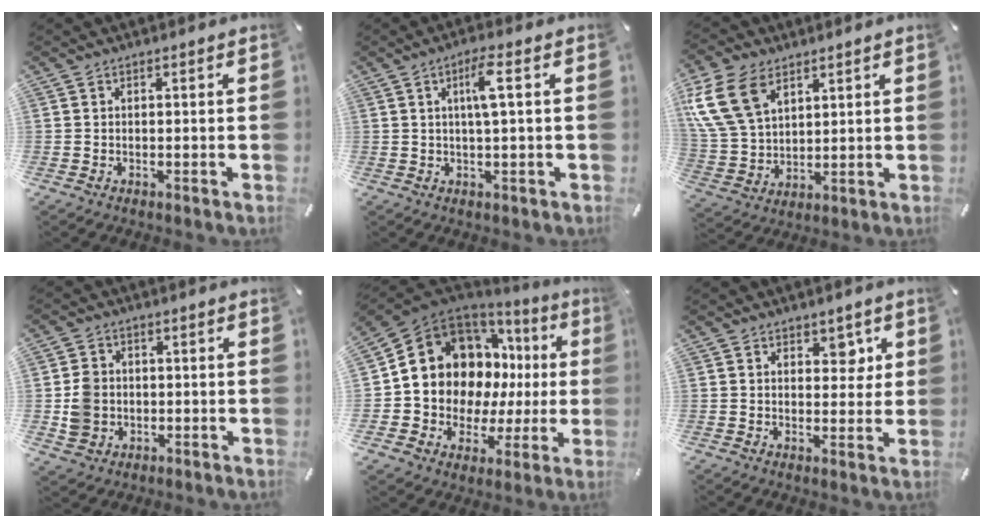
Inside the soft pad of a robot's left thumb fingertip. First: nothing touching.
{"total": 5.8, "force": [1.1, 0.5, 5.6], "torque": [-0.103, -0.003, 0.013]}
{"total": 13.8, "force": [6.5, 9.5, 7.6], "torque": [-0.205, -0.011, 0.122]}
{"total": 6.7, "force": [-0.5, 6.2, 2.3], "torque": [-0.054, 0.014, -0.004]}
{"total": 13.7, "force": [4.1, 11.7, 5.9], "torque": [-0.104, -0.049, 0.091]}
{"total": 4.6, "force": [2.2, 3.1, 2.5], "torque": [-0.010, -0.011, 0.027]}